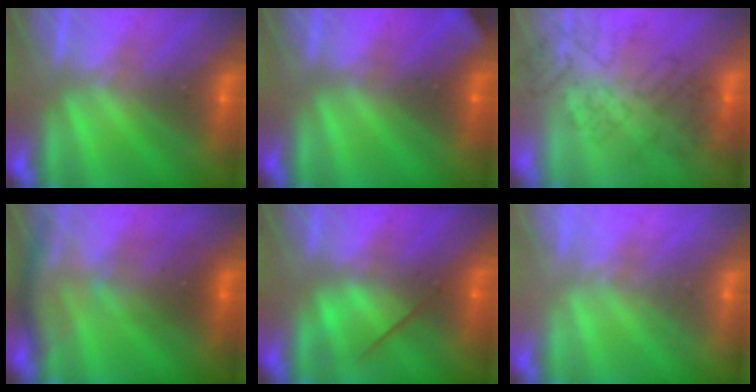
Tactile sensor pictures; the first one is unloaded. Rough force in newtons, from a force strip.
{"total": 2.1}
{"total": 4.5}
{"total": 2.8}
{"total": 2.5}
{"total": 2.2}